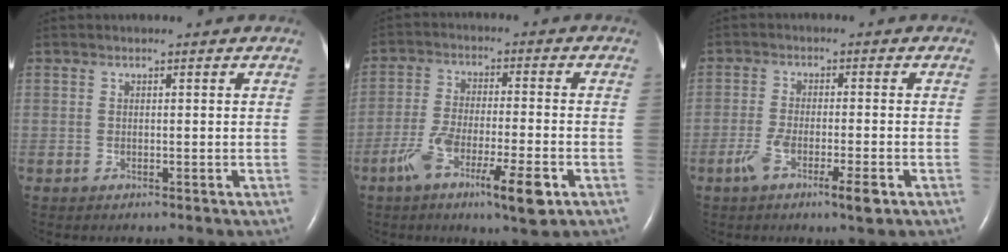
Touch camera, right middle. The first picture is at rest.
{"total": 10.9, "force": [-5.5, 1.5, 9.3], "torque": [-0.168, -0.014, -0.092]}
{"total": 6.1, "force": [-3.1, 0.8, 5.2], "torque": [-0.097, -0.009, -0.054]}